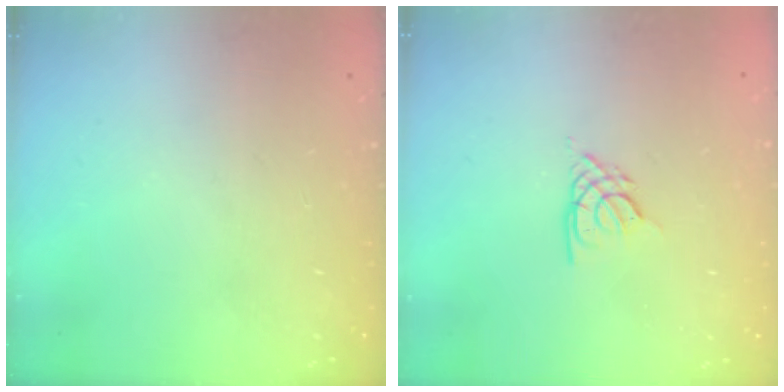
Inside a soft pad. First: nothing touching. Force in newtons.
{"total": 2.6, "press": 2.6, "slide": 0.6}